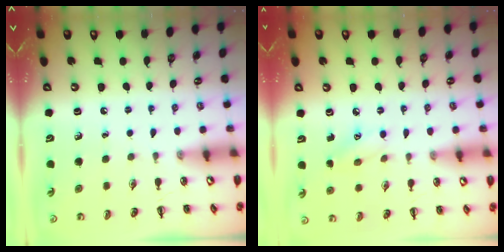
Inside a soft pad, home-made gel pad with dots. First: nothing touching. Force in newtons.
{"total": 6.2, "press": 6.0, "slide": 1.3}